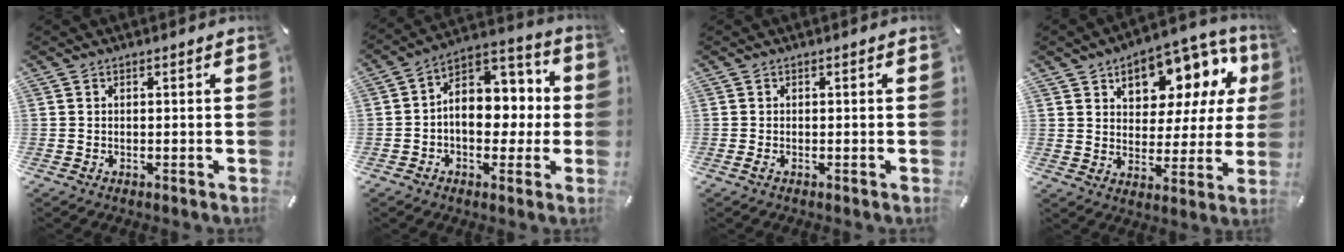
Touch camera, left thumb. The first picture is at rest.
{"total": 11.0, "force": [-0.6, 9.0, 6.4], "torque": [-0.085, -0.005, -0.009]}
{"total": 0.8, "force": [-0.3, 0.2, 0.7], "torque": [-0.011, -0.002, -0.005]}
{"total": 13.4, "force": [8.1, 8.5, 6.4], "torque": [-0.096, -0.057, 0.142]}